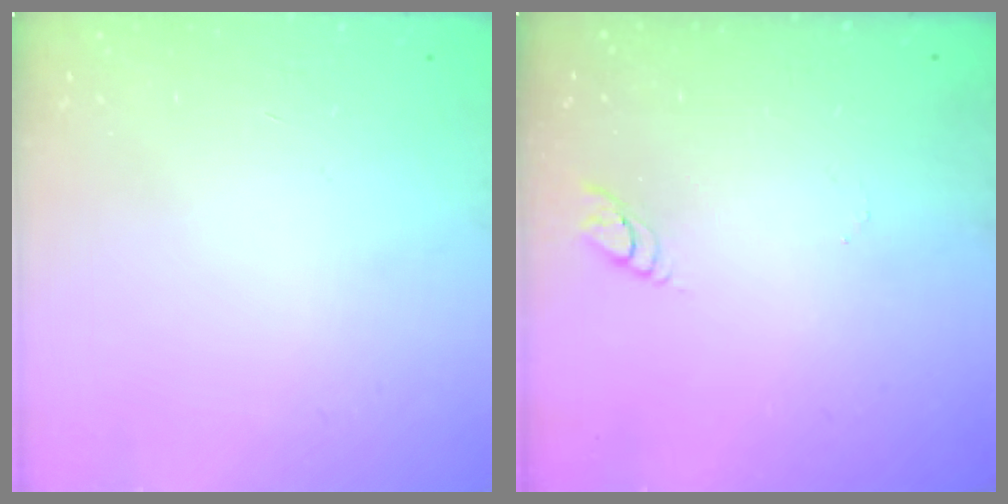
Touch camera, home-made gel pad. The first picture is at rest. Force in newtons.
{"total": 3.2, "press": 3.2, "slide": 0.3}